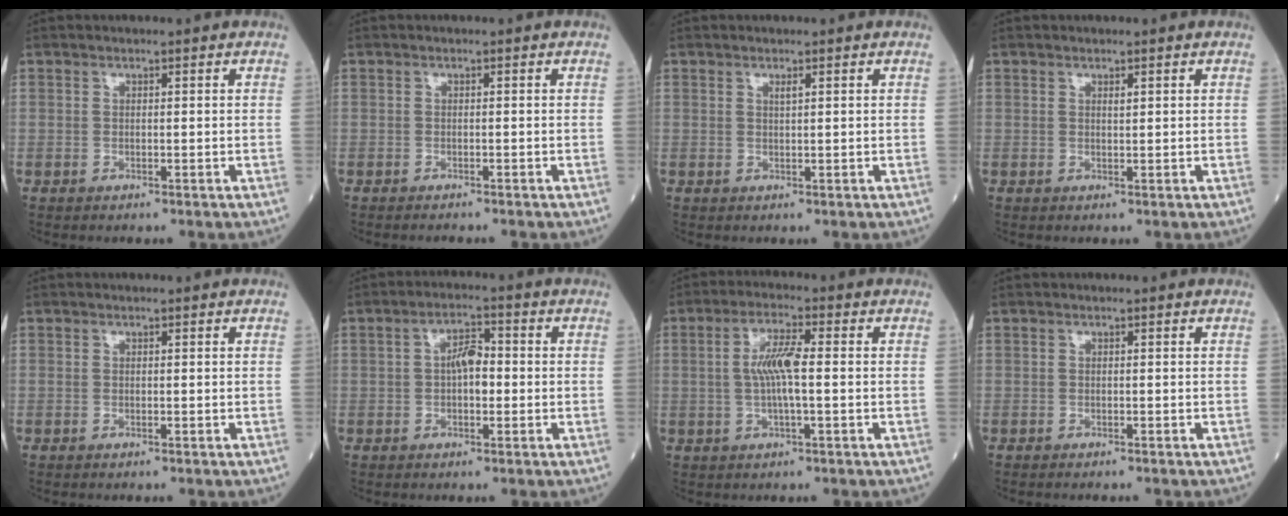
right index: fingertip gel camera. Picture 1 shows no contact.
{"total": 1.8, "force": [-1.7, 0.0, 0.6], "torque": [-0.008, -0.002, -0.021]}
{"total": 0.8, "force": [0.4, 0.0, 0.6], "torque": [-0.013, -0.001, 0.007]}
{"total": 0.5, "force": [0.3, 0.1, 0.4], "torque": [-0.011, -0.002, 0.006]}
{"total": 0.0}
{"total": 4.4, "force": [-0.1, 2.0, 3.9], "torque": [-0.069, 0.011, -0.005]}
{"total": 6.1, "force": [0.1, 0.7, 6.0], "torque": [-0.122, 0.005, -0.002]}
{"total": 1.4, "force": [-1.2, 0.0, 0.5], "torque": [-0.006, -0.001, -0.015]}